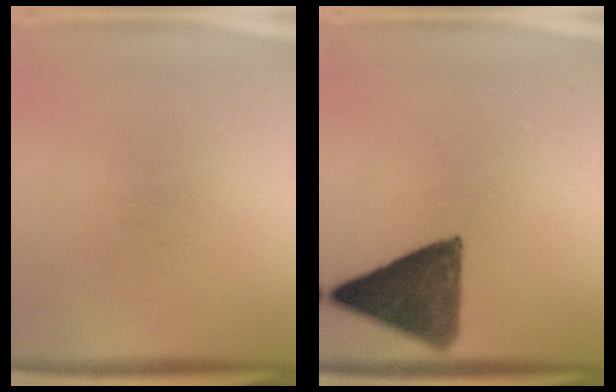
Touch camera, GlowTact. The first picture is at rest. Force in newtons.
{"total": 11.6}